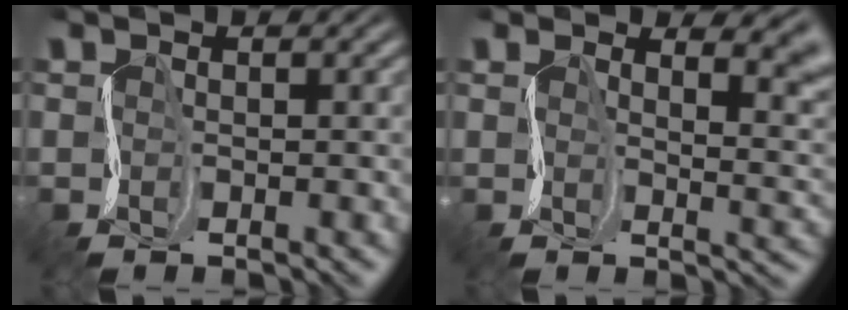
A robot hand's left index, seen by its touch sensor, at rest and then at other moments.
{"total": 5.9, "force": [3.7, 3.0, 3.5], "torque": [-0.020, 0.006, 0.053]}